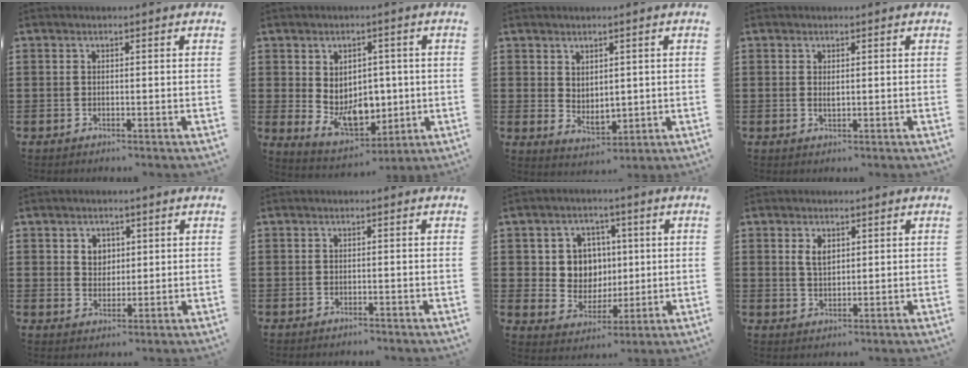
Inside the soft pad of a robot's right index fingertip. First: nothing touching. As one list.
[{"total": 7.7, "force": [-0.5, 5.6, 5.2], "torque": [-0.073, 0.002, -0.007]}, {"total": 2.9, "force": [2.0, 1.9, 0.9], "torque": [-0.017, -0.003, 0.036]}, {"total": 1.0, "force": [0.2, 0.3, 1.0], "torque": [-0.020, 0.000, 0.004]}, {"total": 3.1, "force": [1.4, 2.6, 0.9], "torque": [-0.021, 0.007, 0.023]}, {"total": 0.6, "force": [-0.6, 0.0, 0.2], "torque": [-0.008, -0.006, -0.011]}, {"total": 6.7, "force": [1.6, 6.2, 2.2], "torque": [-0.067, 0.012, 0.029]}, {"total": 2.7, "force": [1.2, 1.5, 1.9], "torque": [-0.043, 0.004, 0.021]}]